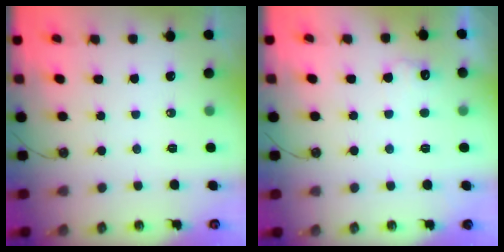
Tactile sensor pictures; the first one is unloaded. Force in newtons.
{"total": 5.7, "press": 5.5, "slide": 1.3}